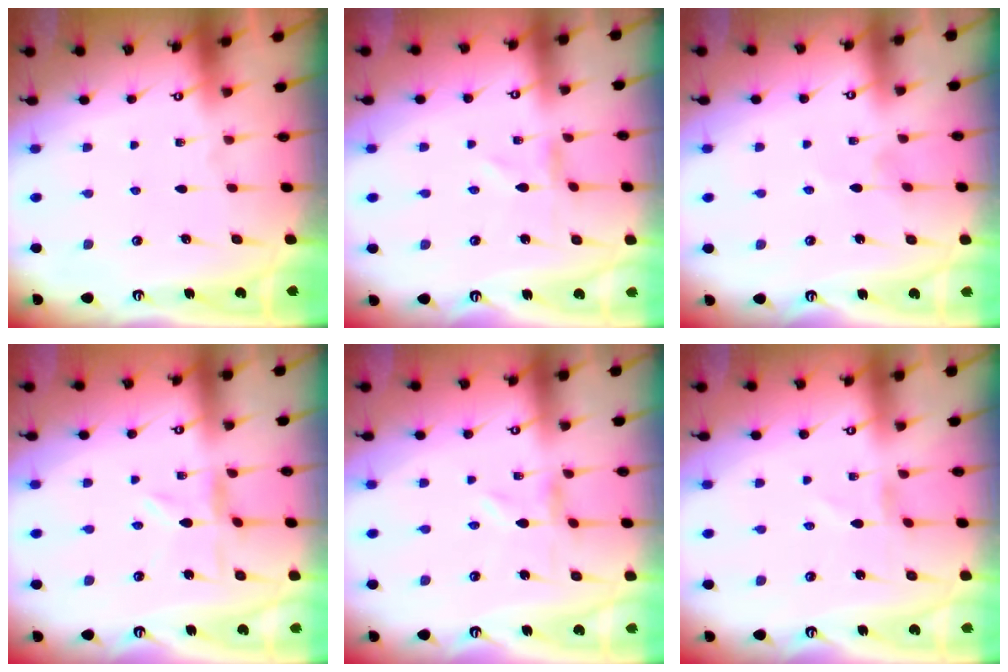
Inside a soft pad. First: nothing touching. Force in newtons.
{"total": 0.6, "press": 0.5, "slide": 0.2}
{"total": 0.8, "press": 0.8, "slide": 0.2}
{"total": 0.9, "press": 0.8, "slide": 0.3}
{"total": 0.0}
{"total": 0.8, "press": 0.7, "slide": 0.3}